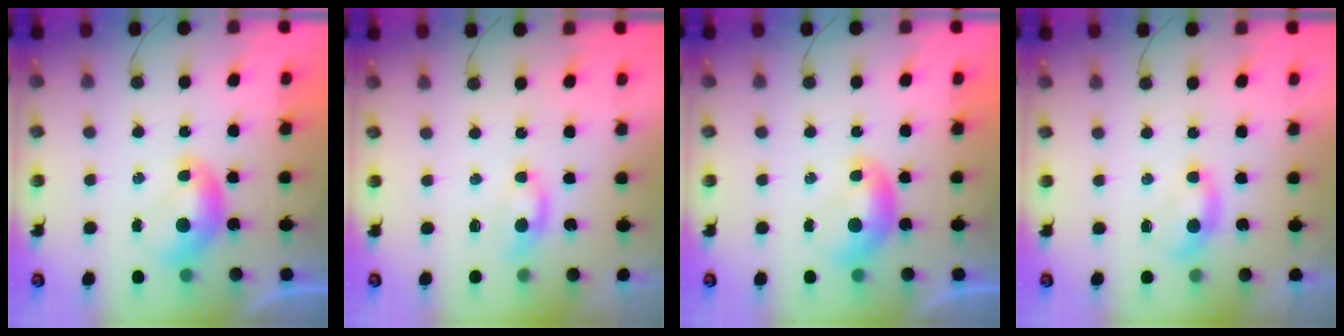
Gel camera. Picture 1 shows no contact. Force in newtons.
{"total": 0.9, "press": 0.8, "slide": 0.4}
{"total": 0.0}
{"total": 0.7, "press": 0.5, "slide": 0.5}